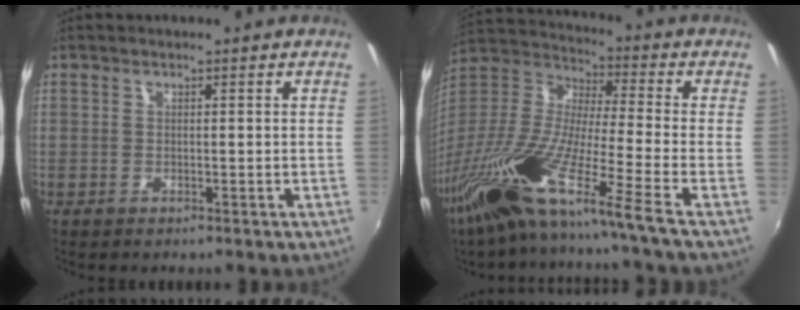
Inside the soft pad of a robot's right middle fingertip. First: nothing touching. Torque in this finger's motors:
{"motor_torque": [1.08, -1.06, 0.35, 0.21]}